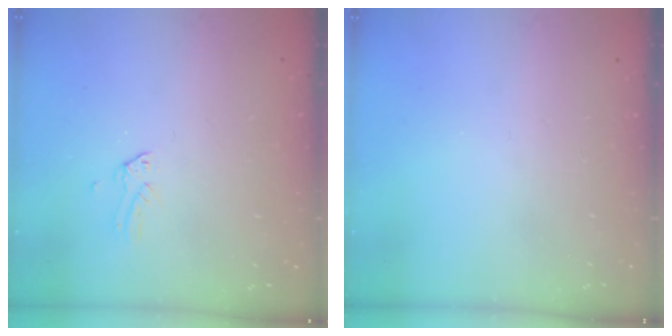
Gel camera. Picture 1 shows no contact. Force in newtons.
{"total": 0.0}